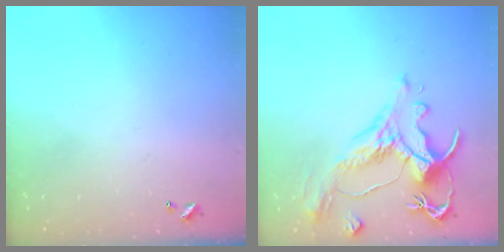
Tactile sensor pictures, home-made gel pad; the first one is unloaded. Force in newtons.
{"total": 1.6, "press": 0.8, "slide": 1.4}